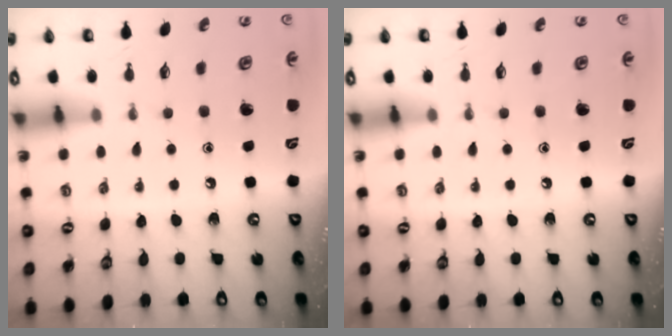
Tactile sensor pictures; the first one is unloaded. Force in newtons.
{"total": 0.0}